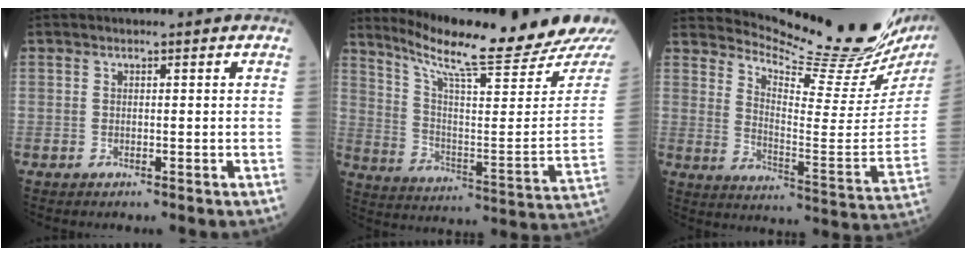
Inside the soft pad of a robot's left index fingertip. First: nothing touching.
{"total": 21.0, "force": [18.6, -1.0, 9.5], "torque": [-0.165, -0.082, 0.268]}
{"total": 21.0, "force": [19.7, -0.8, 7.3], "torque": [-0.130, -0.119, 0.264]}